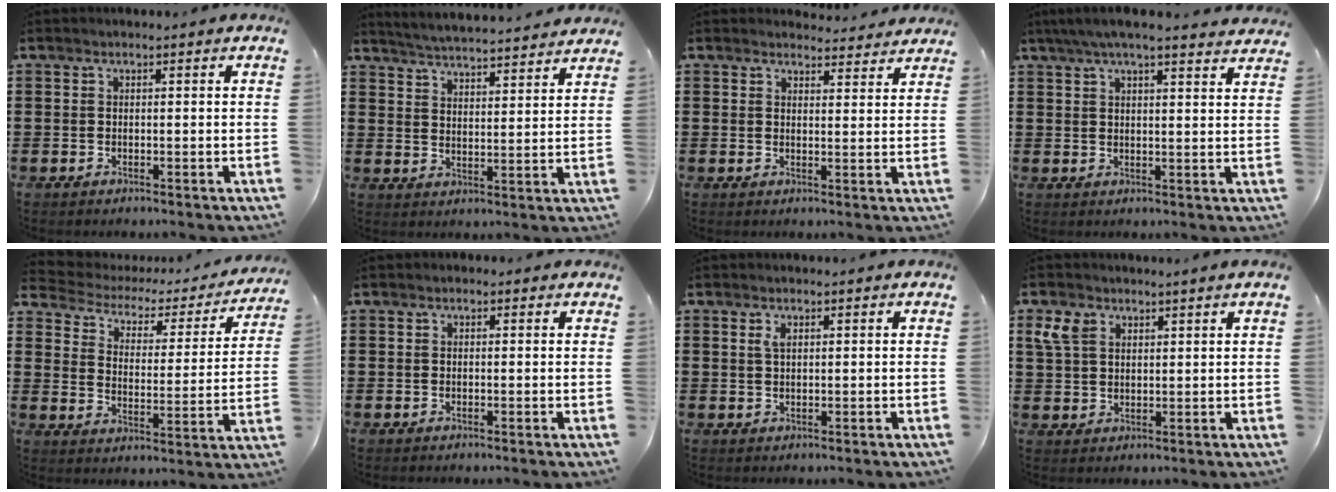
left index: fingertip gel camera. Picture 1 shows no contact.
{"total": 4.4, "force": [4.3, -0.5, 0.3], "torque": [-0.027, -0.031, 0.073]}
{"total": 3.2, "force": [3.1, 0.7, 0.3], "torque": [-0.008, -0.015, 0.056]}
{"total": 4.7, "force": [4.1, 0.1, 2.3], "torque": [-0.056, -0.010, 0.073]}
{"total": 2.6, "force": [1.9, 1.5, 0.9], "torque": [-0.037, -0.017, 0.022]}
{"total": 0.5, "force": [0.0, 0.5, 0.2], "torque": [-0.005, 0.004, 0.000]}
{"total": 1.6, "force": [0.7, 0.6, 1.3], "torque": [-0.029, 0.003, 0.013]}
{"total": 3.7, "force": [2.4, 2.1, 2.0], "torque": [-0.050, 0.008, 0.045]}